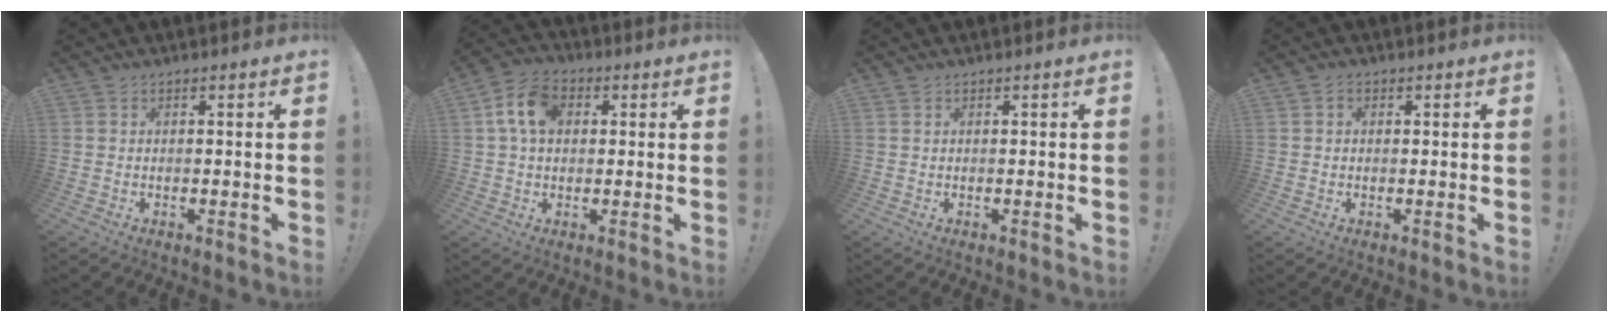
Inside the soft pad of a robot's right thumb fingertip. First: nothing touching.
{"total": 10.6, "force": [2.4, 7.2, 7.4], "torque": [-0.130, 0.014, 0.050]}
{"total": 0.0}
{"total": 1.1, "force": [0.1, 0.9, 0.6], "torque": [-0.003, 0.002, -0.002]}